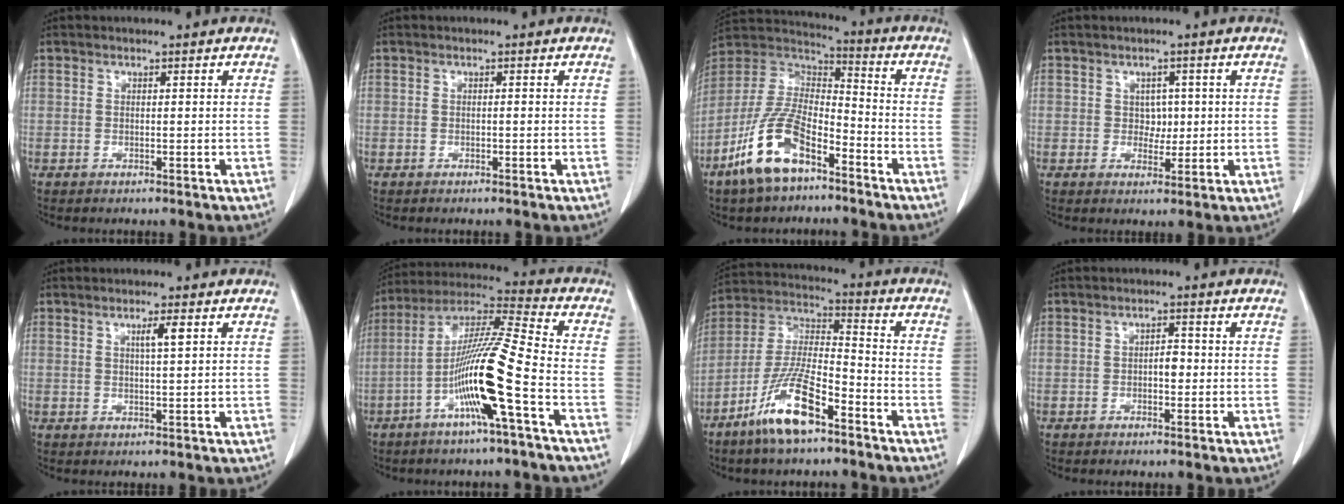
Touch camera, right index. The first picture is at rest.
{"total": 0.0}
{"total": 14.0, "force": [-8.2, 5.5, 9.9], "torque": [-0.212, 0.002, -0.158]}
{"total": 2.7, "force": [0.4, 2.1, 1.7], "torque": [-0.017, 0.000, 0.009]}
{"total": 2.4, "force": [1.0, -0.1, 2.2], "torque": [-0.039, -0.001, 0.016]}
{"total": 14.6, "force": [-5.0, -0.6, 13.7], "torque": [-0.262, 0.006, -0.101]}
{"total": 12.9, "force": [-7.9, 3.1, 9.7], "torque": [-0.203, -0.009, -0.149]}
{"total": 2.0, "force": [-0.3, 1.0, 1.7], "torque": [-0.023, 0.004, -0.004]}